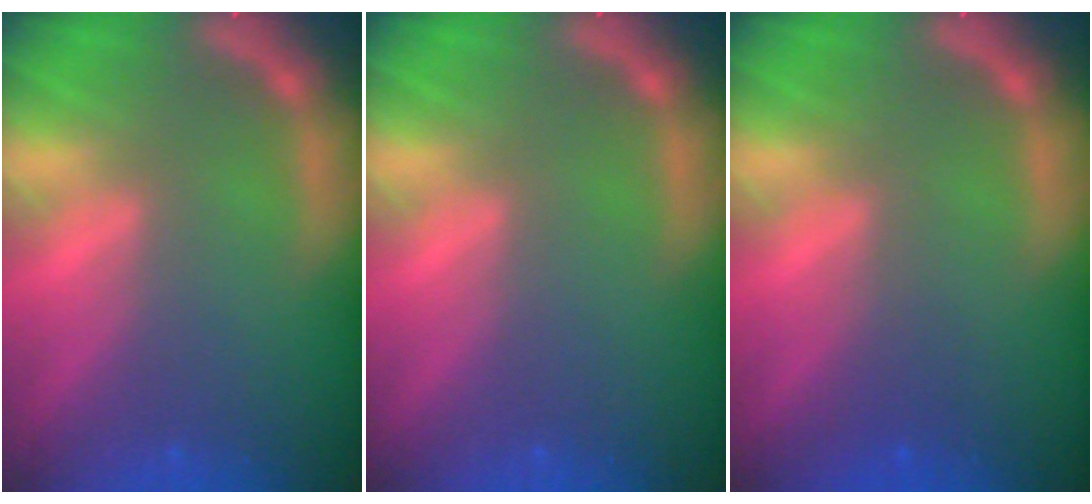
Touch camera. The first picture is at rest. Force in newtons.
{"total": 0.0}
{"total": 1.0}